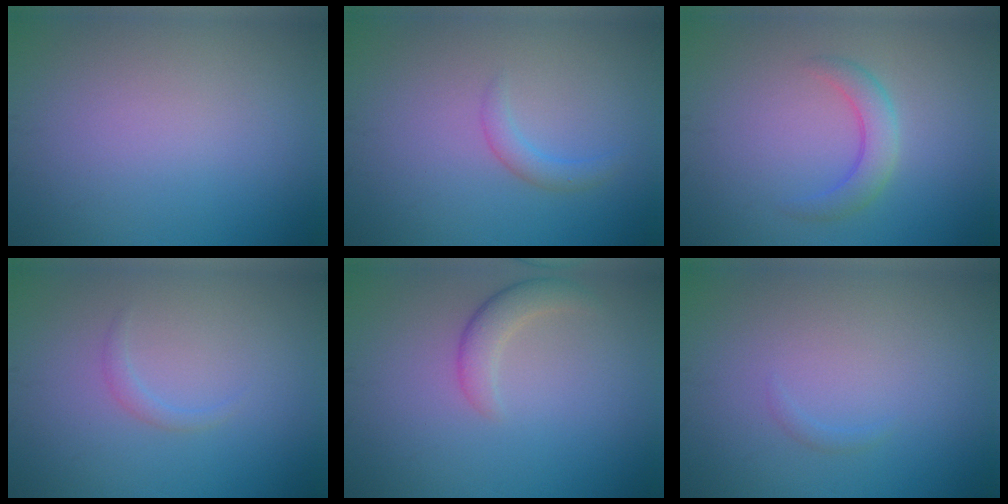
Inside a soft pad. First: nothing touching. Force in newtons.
{"total": 1.6, "press": 1.6, "slide": 0.0}
{"total": 2.7, "press": 2.7, "slide": 0.2}
{"total": 0.9, "press": 0.9, "slide": 0.1}
{"total": 2.2, "press": 2.2, "slide": 0.2}
{"total": 0.5, "press": 0.5, "slide": 0.1}